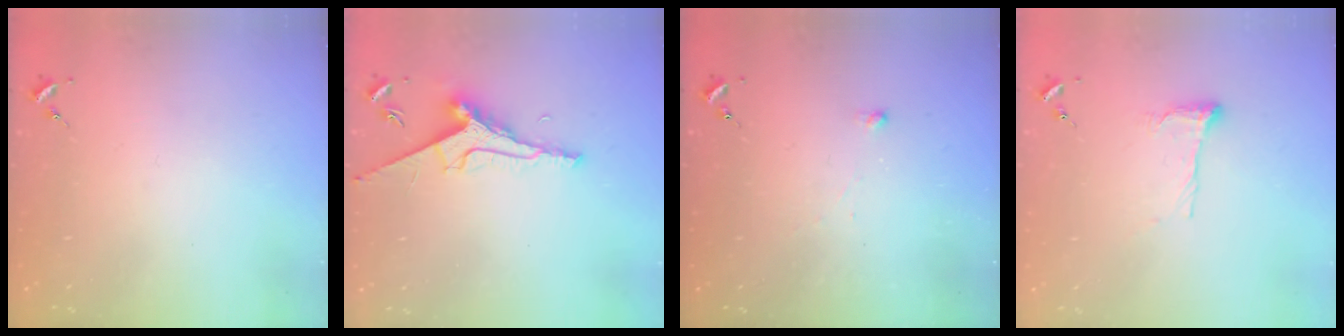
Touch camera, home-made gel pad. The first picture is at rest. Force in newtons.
{"total": 9.0, "press": 8.9, "slide": 0.9}
{"total": 2.5, "press": 2.5, "slide": 0.5}
{"total": 10.2, "press": 10.2, "slide": 0.7}